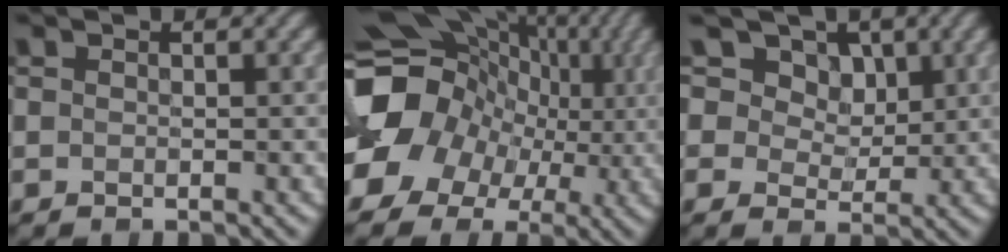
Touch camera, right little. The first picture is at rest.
{"total": 14.6, "force": [-0.6, 12.6, 7.3], "torque": [-0.142, -0.006, -0.028]}
{"total": 12.9, "force": [7.1, 8.7, 6.4], "torque": [-0.120, 0.033, 0.097]}